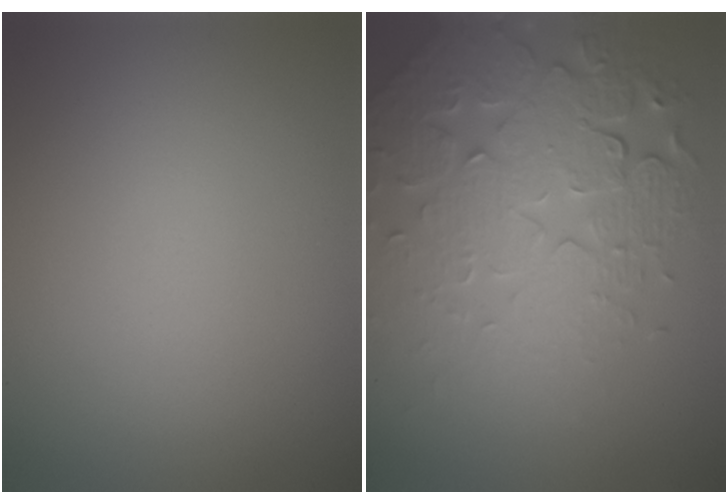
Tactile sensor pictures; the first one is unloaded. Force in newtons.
{"total": 7.6, "press": 5.5, "slide": 5.3}